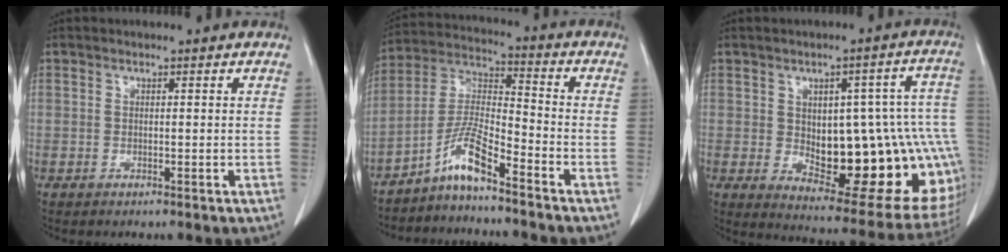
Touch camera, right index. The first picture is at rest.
{"total": 7.7, "force": [-5.6, 0.5, 5.2], "torque": [-0.112, 0.007, -0.111]}
{"total": 22.7, "force": [-2.2, 8.1, 21.1], "torque": [-0.201, 0.028, -0.001]}